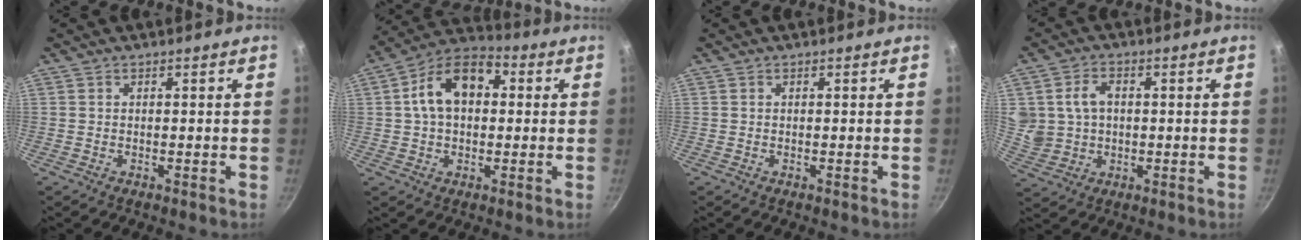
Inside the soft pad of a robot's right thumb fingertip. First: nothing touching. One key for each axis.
{"total": 13.4, "fx": 2.1, "fy": 8.8, "fz": 9.8, "tx": -0.135, "ty": 0.031, "tz": 0.016}
{"total": 0.0}
{"total": 8.9, "fx": 1.4, "fy": 7.3, "fz": 5.0, "tx": -0.081, "ty": 0.004, "tz": 0.035}